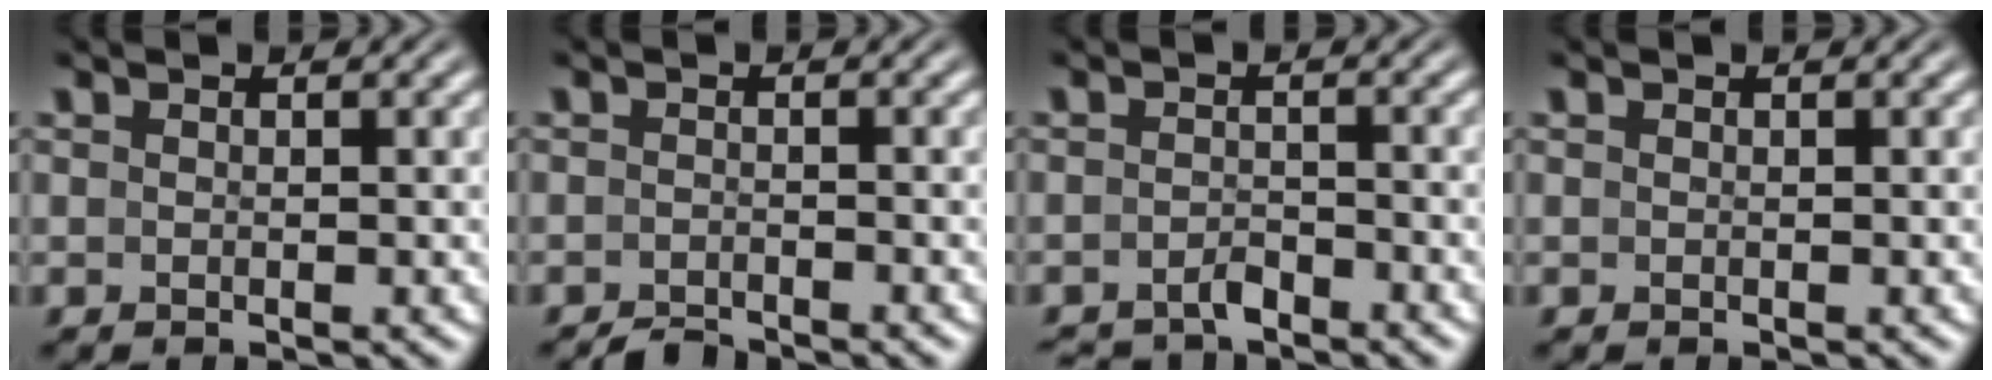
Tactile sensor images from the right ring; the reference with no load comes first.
{"total": 1.9, "force": [-1.9, -0.2, 0.0], "torque": [-0.001, -0.006, -0.033]}
{"total": 2.5, "force": [-2.5, 0.4, 0.2], "torque": [0.001, -0.008, -0.041]}
{"total": 0.0}